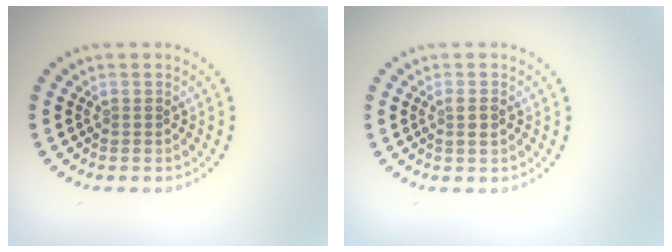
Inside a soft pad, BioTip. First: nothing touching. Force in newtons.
{"total": 1.3, "press": 1.2, "slide": 0.5}